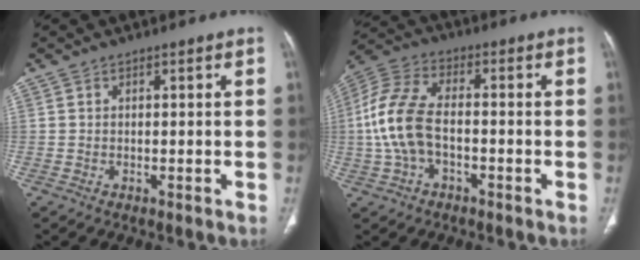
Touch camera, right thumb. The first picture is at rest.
{"total": 12.3, "force": [-1.7, 7.3, 9.8], "torque": [-0.217, 0.034, -0.036]}